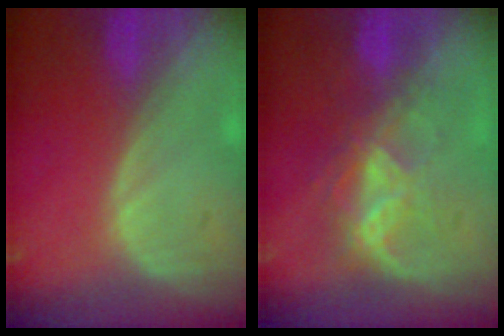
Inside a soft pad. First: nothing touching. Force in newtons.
{"total": 6.7, "press": 6.0, "slide": 3.0}